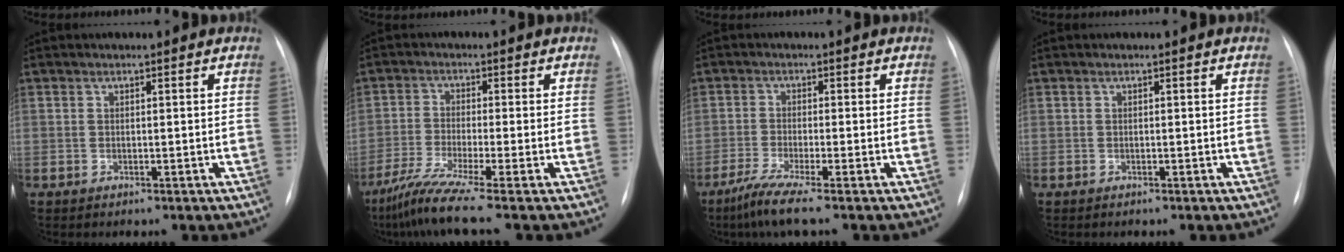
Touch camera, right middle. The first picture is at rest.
{"total": 7.4, "force": [-5.5, -1.6, 4.7], "torque": [-0.092, -0.034, -0.106]}
{"total": 5.2, "force": [-3.7, -0.7, 3.7], "torque": [-0.078, -0.020, -0.077]}
{"total": 0.0}